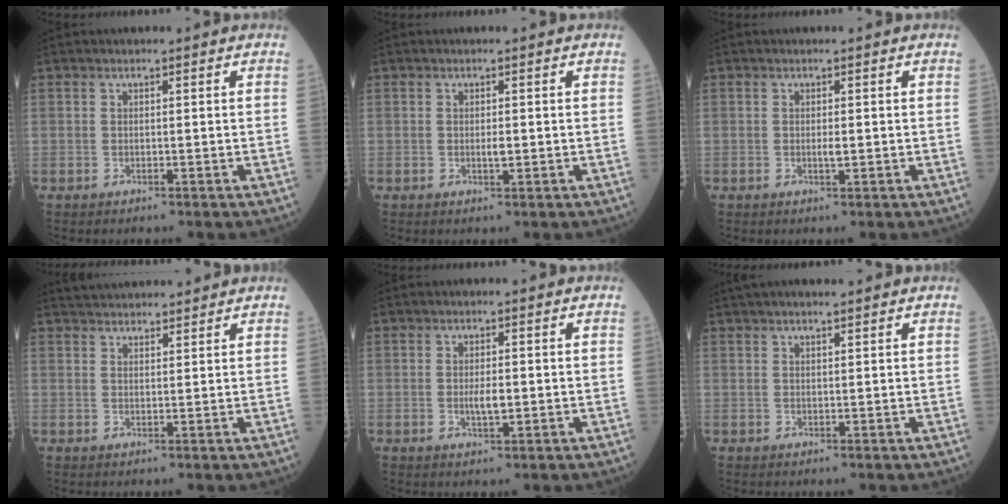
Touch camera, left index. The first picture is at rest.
{"total": 1.1, "force": [0.0, 0.3, 1.0], "torque": [-0.021, -0.003, 0.001]}
{"total": 0.9, "force": [0.0, 0.2, 0.9], "torque": [-0.019, -0.003, 0.001]}
{"total": 6.9, "force": [6.5, 1.2, 1.8], "torque": [-0.027, 0.034, 0.098]}
{"total": 2.4, "force": [-0.2, 0.7, 2.3], "torque": [-0.047, -0.003, -0.001]}
{"total": 4.9, "force": [4.1, 0.2, 2.7], "torque": [-0.038, 0.027, 0.066]}